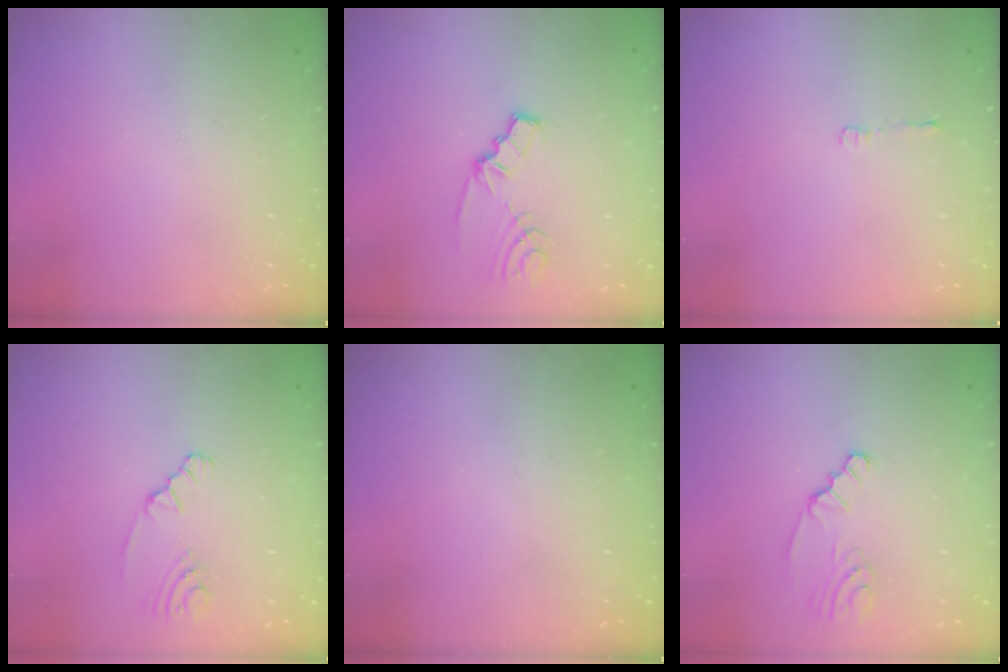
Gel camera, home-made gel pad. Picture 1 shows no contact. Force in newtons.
{"total": 3.7, "press": 3.7, "slide": 0.3}
{"total": 2.8, "press": 2.8, "slide": 0.3}
{"total": 2.5, "press": 2.2, "slide": 1.1}
{"total": 0.0}
{"total": 0.9, "press": 0.9, "slide": 0.2}